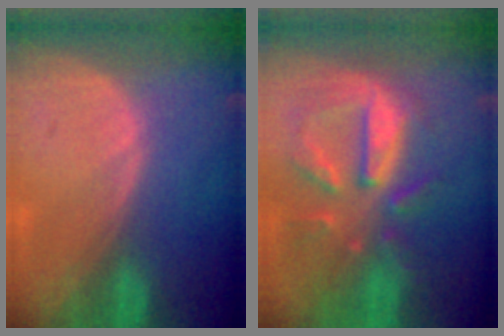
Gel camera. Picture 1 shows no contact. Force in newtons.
{"total": 10.8, "press": 9.5, "slide": 5.1}